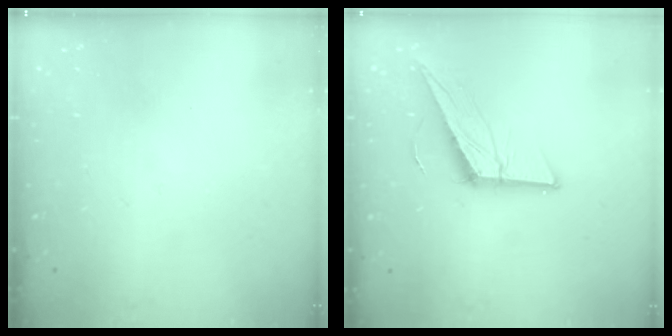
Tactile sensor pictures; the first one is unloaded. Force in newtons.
{"total": 13.3, "press": 13.3, "slide": 0.7}